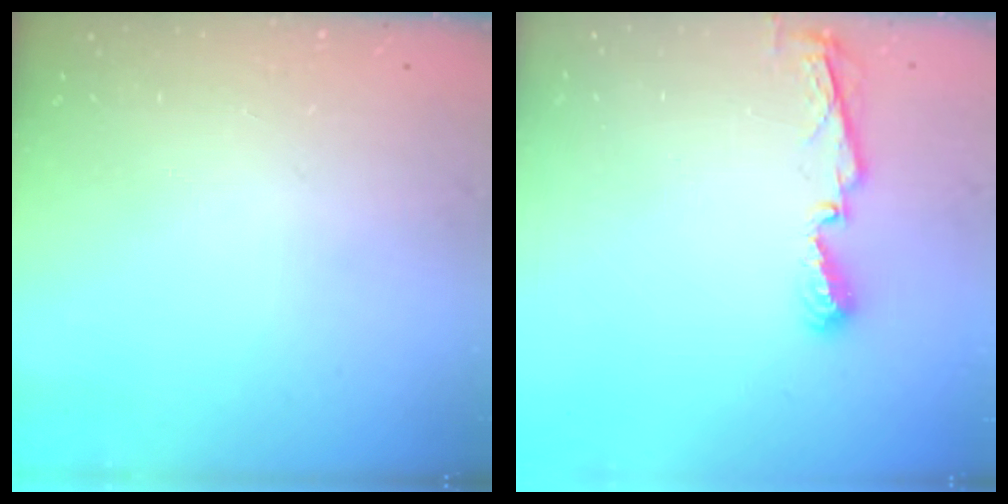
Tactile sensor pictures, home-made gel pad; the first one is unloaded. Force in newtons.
{"total": 5.1, "press": 5.1, "slide": 0.4}